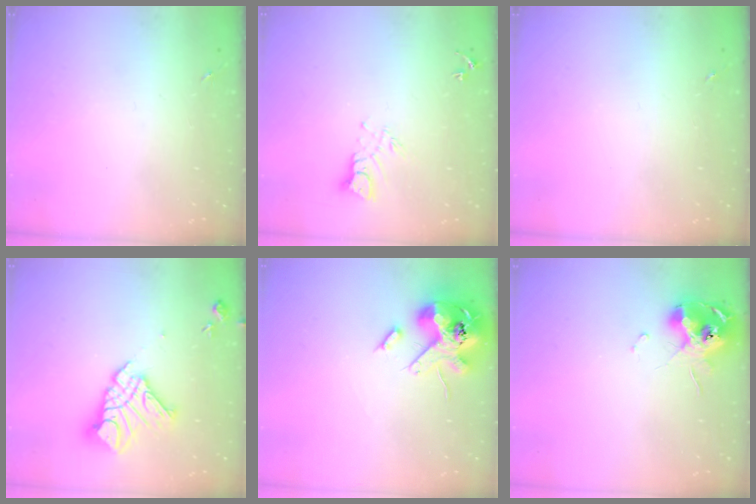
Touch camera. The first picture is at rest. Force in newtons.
{"total": 5.7, "press": 5.7, "slide": 0.5}
{"total": 0.0}
{"total": 15.2, "press": 15.1, "slide": 1.6}
{"total": 15.3, "press": 15.1, "slide": 2.5}
{"total": 12.0, "press": 11.9, "slide": 1.4}